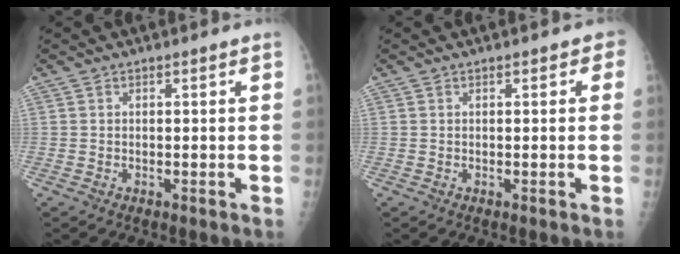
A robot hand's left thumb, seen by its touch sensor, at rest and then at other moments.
{"total": 1.3, "force": [0.5, 0.8, 0.9], "torque": [0.005, 0.003, 0.001]}